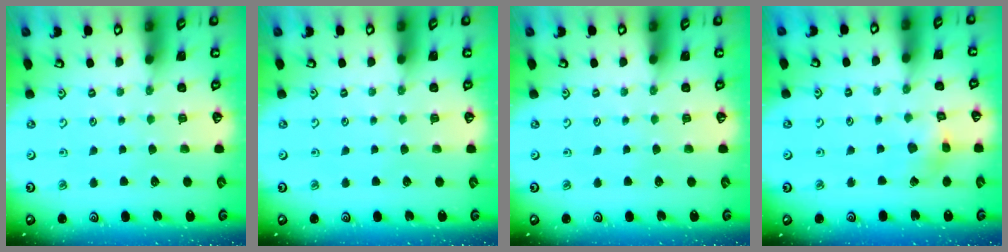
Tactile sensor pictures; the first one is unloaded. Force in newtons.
{"total": 0.0}
{"total": 0.0}
{"total": 4.2, "press": 4.2, "slide": 0.4}